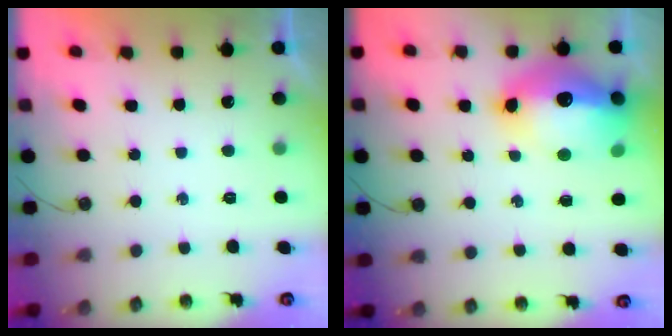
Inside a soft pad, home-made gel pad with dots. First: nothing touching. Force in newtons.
{"total": 19.9, "press": 19.2, "slide": 5.2}